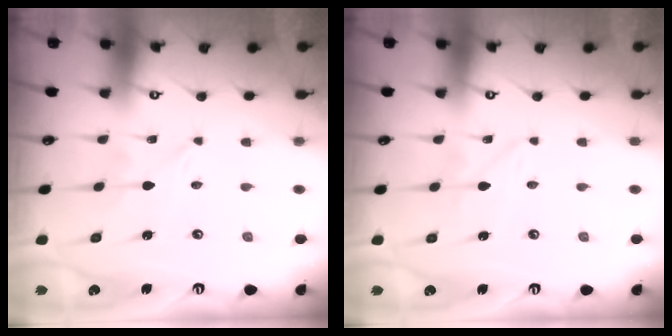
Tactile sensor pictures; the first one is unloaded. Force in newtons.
{"total": 1.1, "press": 1.1, "slide": 0.1}